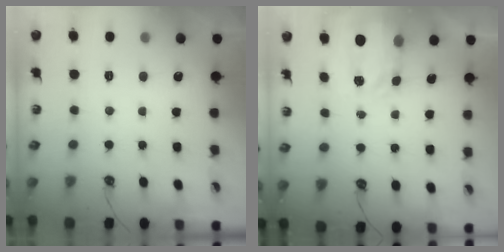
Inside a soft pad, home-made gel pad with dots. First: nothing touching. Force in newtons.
{"total": 4.6, "press": 4.5, "slide": 0.6}